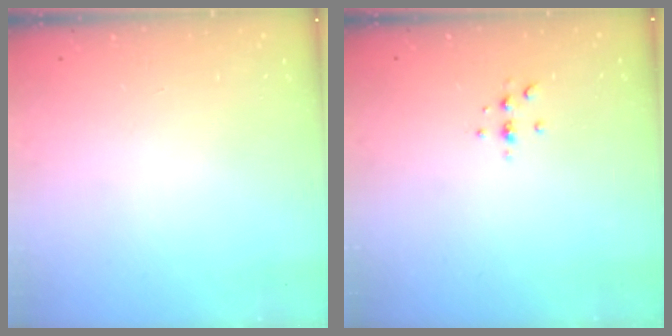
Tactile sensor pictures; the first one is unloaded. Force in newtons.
{"total": 3.7, "press": 3.3, "slide": 1.6}